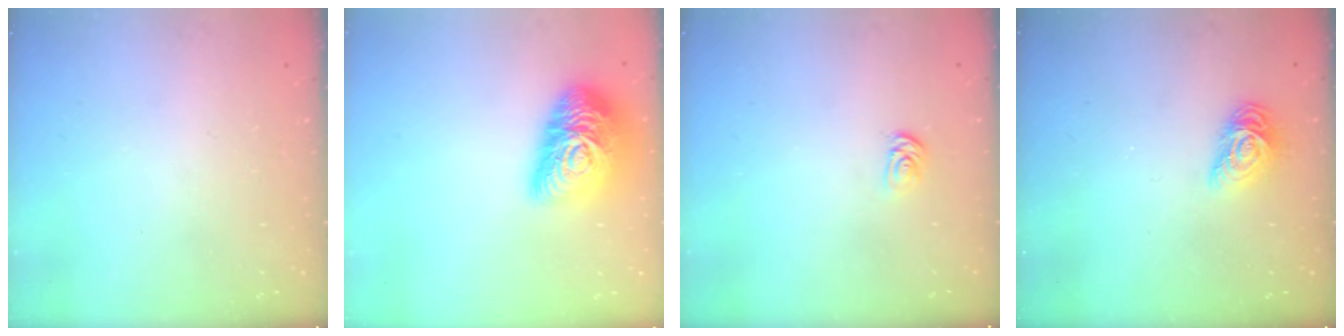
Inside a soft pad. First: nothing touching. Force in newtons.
{"total": 18.8, "press": 18.8, "slide": 1.2}
{"total": 2.1, "press": 2.1, "slide": 0.2}
{"total": 8.4, "press": 8.3, "slide": 0.3}